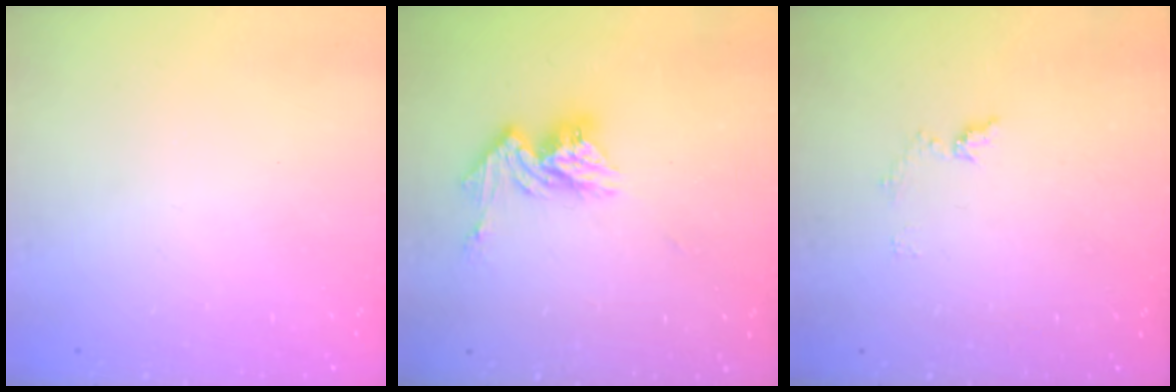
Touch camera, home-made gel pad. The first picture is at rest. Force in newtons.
{"total": 11.2, "press": 11.2, "slide": 0.9}
{"total": 6.4, "press": 6.4, "slide": 0.7}